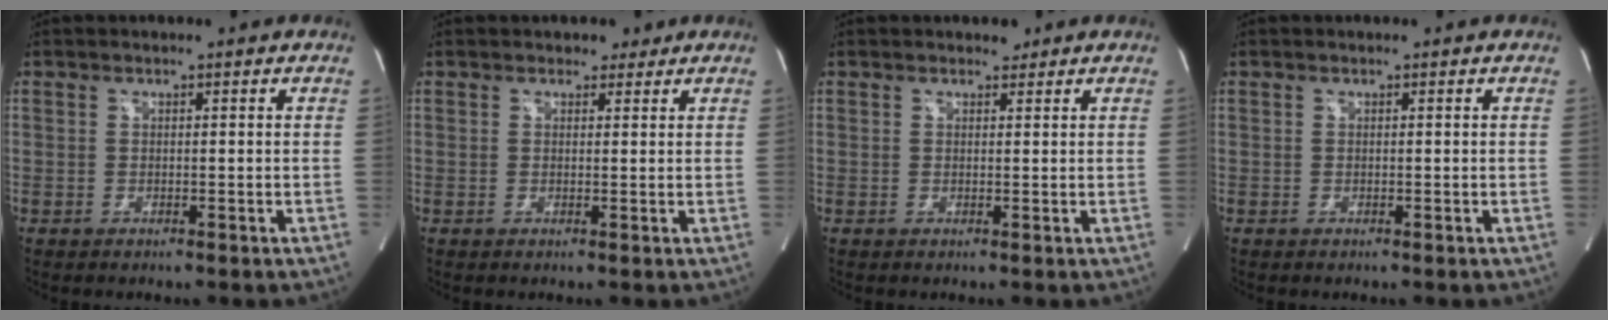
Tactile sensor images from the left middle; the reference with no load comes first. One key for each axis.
{"total": 1.7, "fx": 1.3, "fy": 1.2, "fz": 0.3, "tx": -0.003, "ty": 0.005, "tz": 0.014}
{"total": 1.1, "fx": 0.9, "fy": 0.6, "fz": 0.2, "tx": -0.005, "ty": 0.001, "tz": 0.010}
{"total": 0.0}